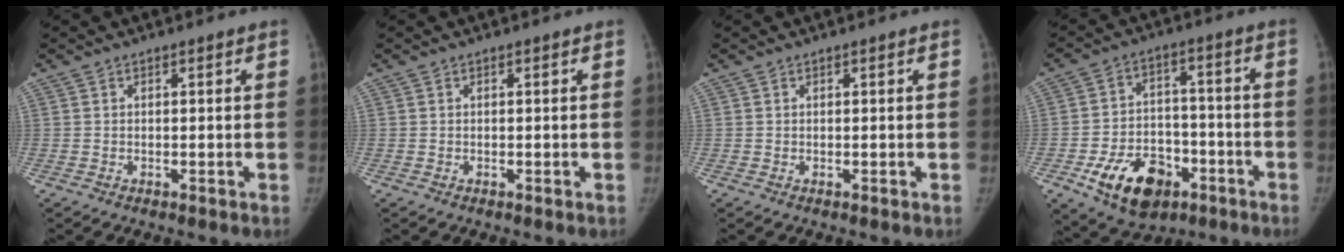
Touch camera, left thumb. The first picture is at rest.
{"total": 0.0}
{"total": 0.0}
{"total": 15.0, "force": [-7.3, 9.8, 8.7], "torque": [-0.110, 0.039, -0.108]}